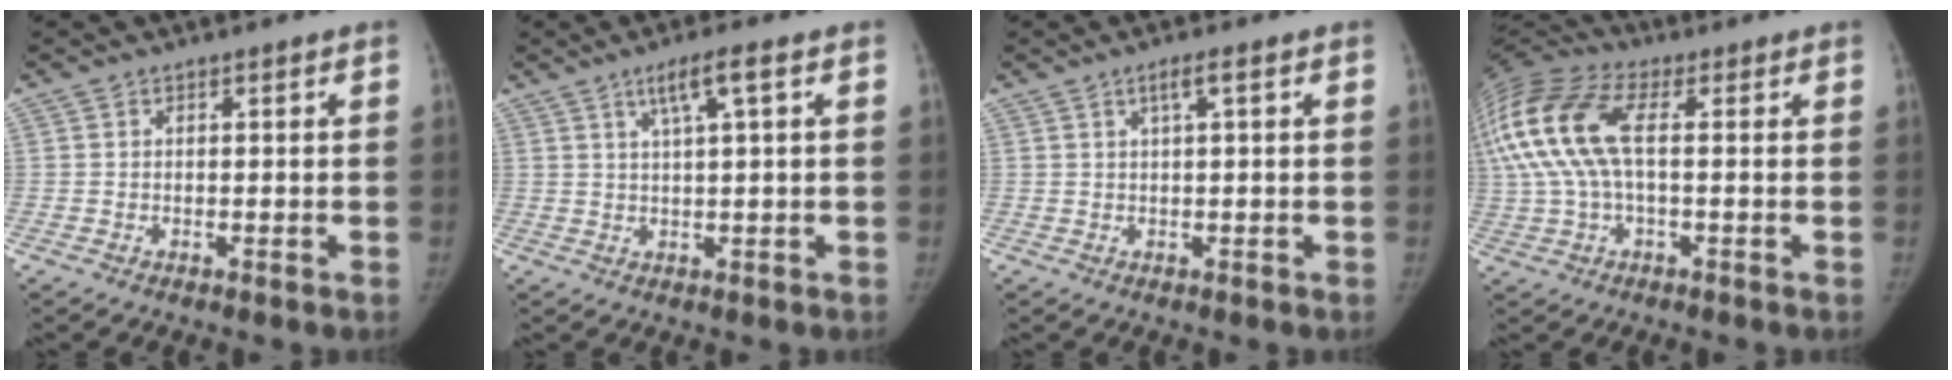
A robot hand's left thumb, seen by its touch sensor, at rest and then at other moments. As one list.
[{"total": 4.9, "force": [2.2, 0.3, 4.4], "torque": [-0.084, 0.002, 0.043]}, {"total": 2.2, "force": [0.9, 0.3, 2.0], "torque": [-0.039, 0.005, 0.016]}, {"total": 17.0, "force": [1.9, 8.3, 14.7], "torque": [-0.345, 0.032, 0.028]}]